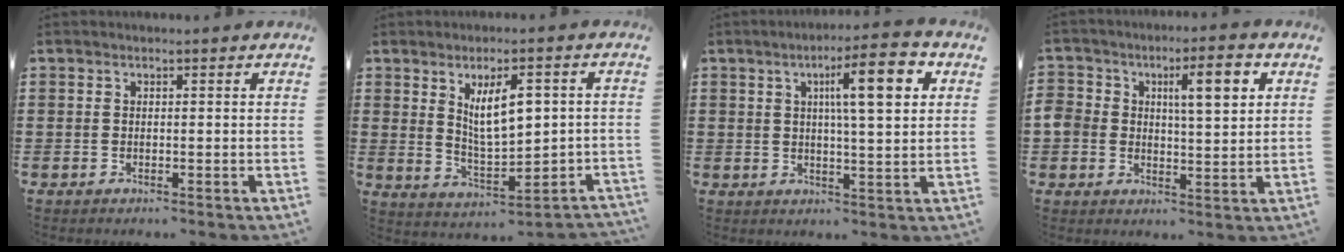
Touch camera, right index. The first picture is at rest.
{"total": 8.1, "force": [1.3, 3.6, 7.1], "torque": [-0.128, 0.007, 0.023]}
{"total": 9.9, "force": [3.3, 2.0, 9.1], "torque": [-0.159, 0.002, 0.047]}
{"total": 7.4, "force": [2.2, 4.0, 5.8], "torque": [-0.104, 0.007, 0.028]}